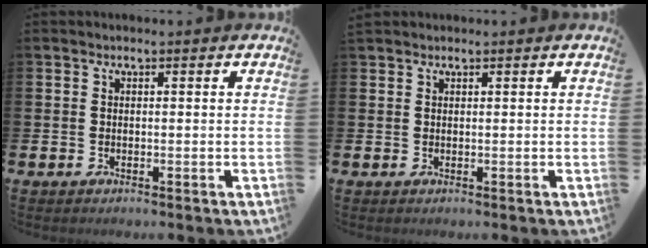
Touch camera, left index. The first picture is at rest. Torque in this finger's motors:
{"motor_torque": [0.42, -0.61, 0.37, 0.15]}